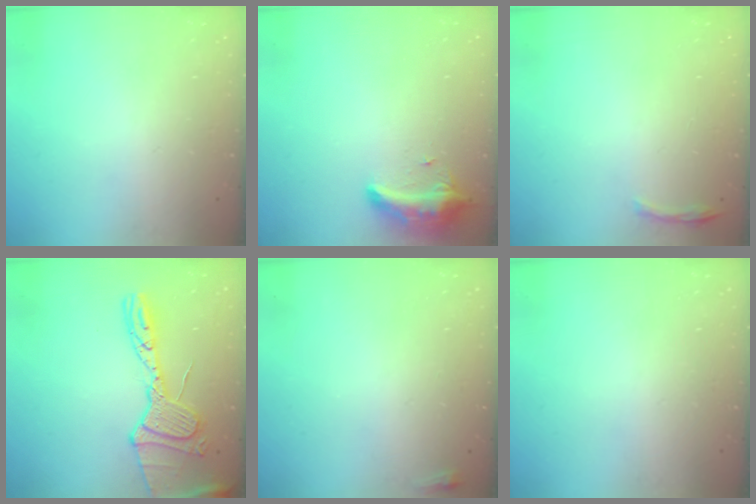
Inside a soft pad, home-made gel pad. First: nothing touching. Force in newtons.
{"total": 9.6, "press": 9.6, "slide": 0.8}
{"total": 4.8, "press": 4.7, "slide": 1.0}
{"total": 17.2, "press": 17.2, "slide": 1.5}
{"total": 2.9, "press": 2.6, "slide": 1.1}
{"total": 0.0}